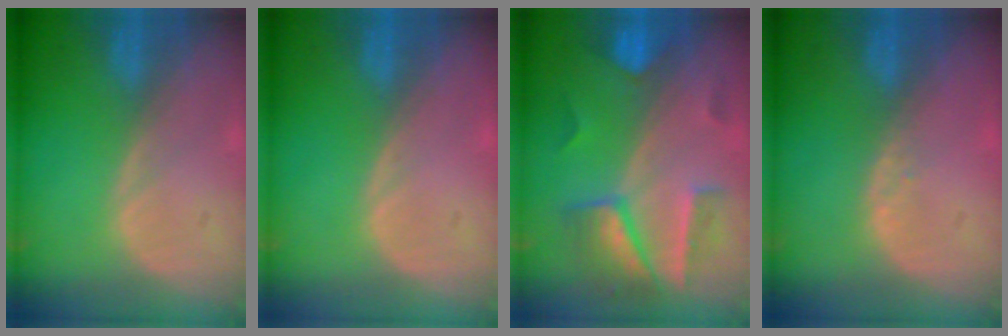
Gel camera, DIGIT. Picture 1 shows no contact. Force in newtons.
{"total": 0.0}
{"total": 7.4, "press": 7.2, "slide": 1.4}
{"total": 1.1, "press": 0.8, "slide": 0.7}